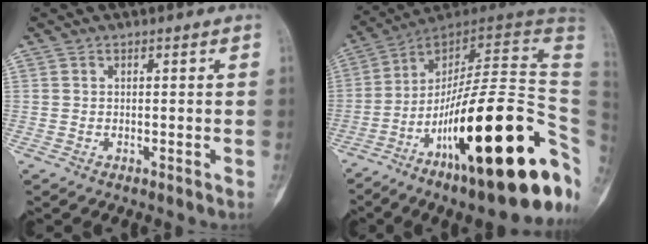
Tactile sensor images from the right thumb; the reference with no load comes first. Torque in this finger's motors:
{"motor_torque": [3.54, 1.48, 2.26, -0.50, 0.83]}